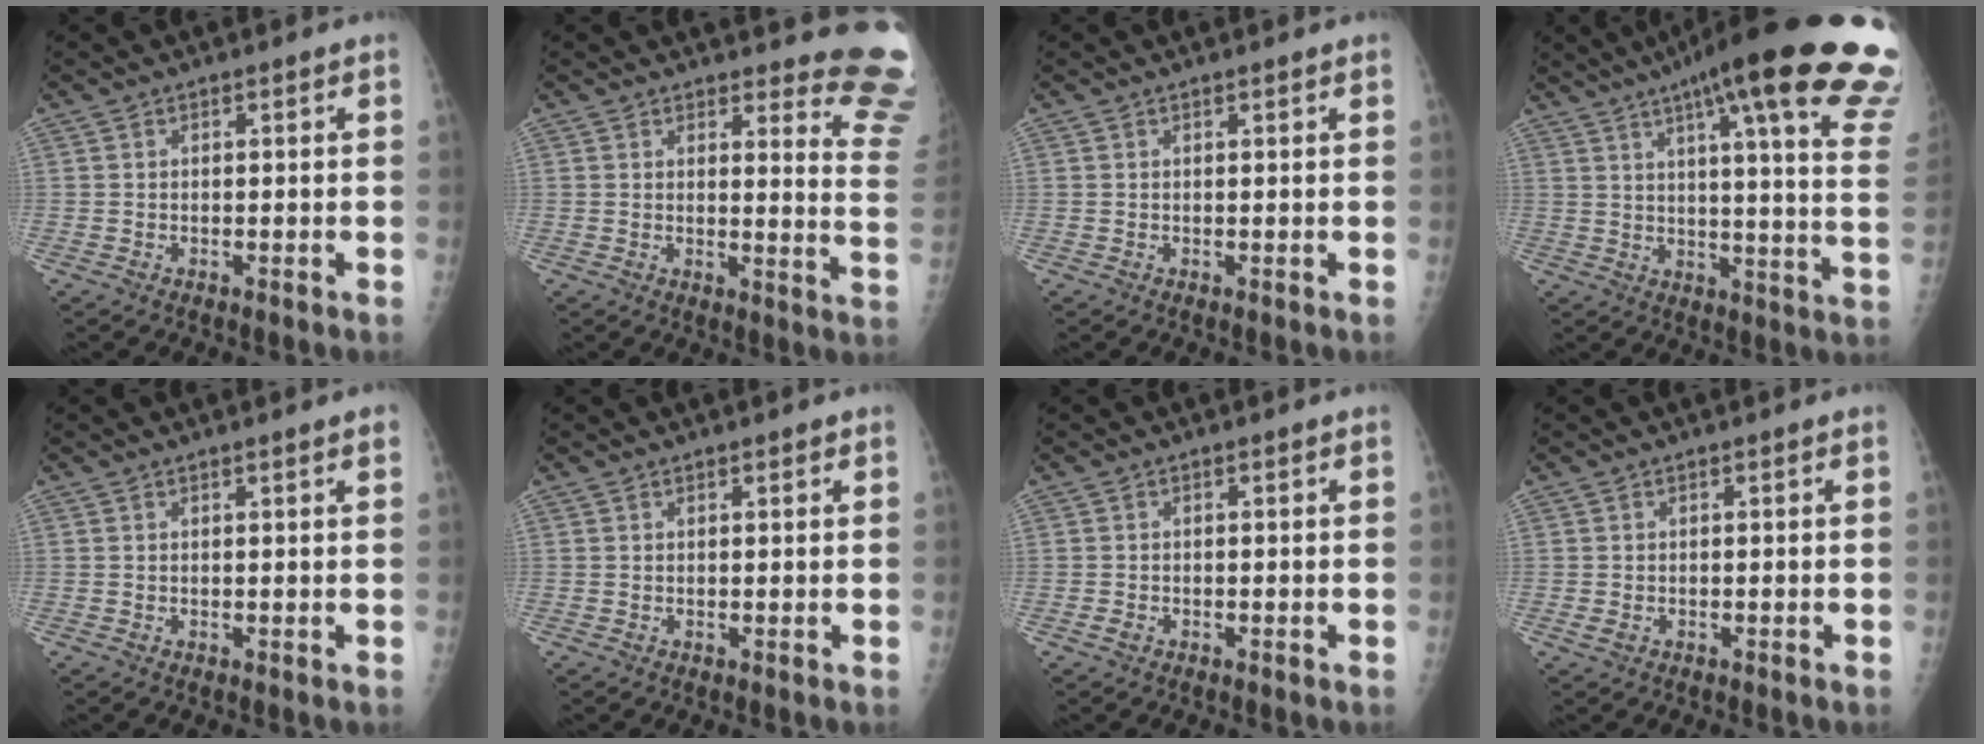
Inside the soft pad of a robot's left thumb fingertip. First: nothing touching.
{"total": 12.8, "force": [12.1, 1.8, 3.6], "torque": [-0.008, -0.139, 0.109]}
{"total": 0.7, "force": [0.6, -0.1, 0.4], "torque": [-0.008, 0.001, 0.012]}
{"total": 30.5, "force": [20.5, 4.0, 22.2], "torque": [-0.239, -0.079, 0.258]}
{"total": 1.8, "force": [1.3, -0.1, 1.3], "torque": [-0.016, -0.001, 0.018]}
{"total": 1.0, "force": [0.8, 0.3, 0.6], "torque": [-0.007, -0.003, 0.012]}
{"total": 0.8, "force": [-0.2, 0.6, 0.6], "torque": [-0.009, 0.005, -0.001]}
{"total": 1.2, "force": [0.1, 0.7, 1.0], "torque": [-0.017, 0.003, 0.007]}